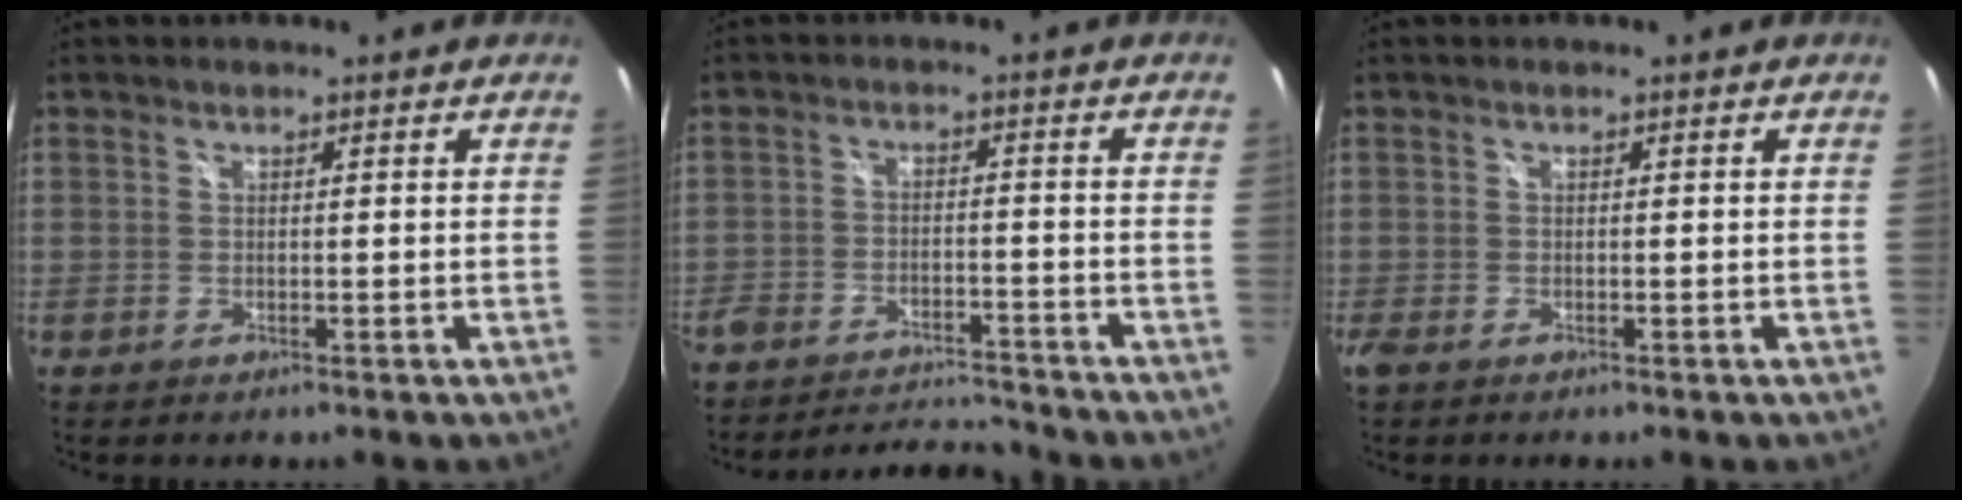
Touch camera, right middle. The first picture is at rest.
{"total": 11.1, "force": [-10.6, 2.0, 2.8], "torque": [-0.076, 0.001, -0.163]}
{"total": 1.4, "force": [-0.9, 0.7, 0.9], "torque": [-0.019, -0.005, -0.017]}